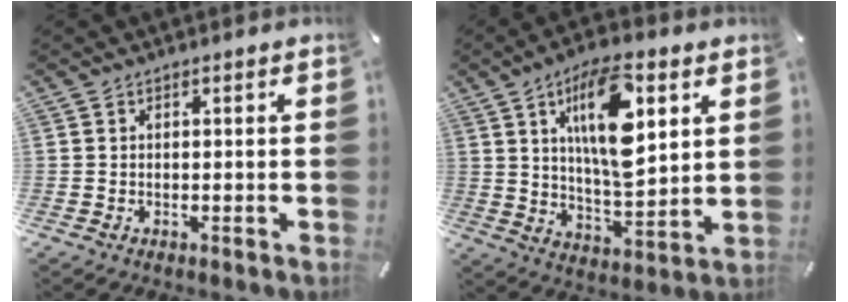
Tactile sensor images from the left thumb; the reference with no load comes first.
{"total": 17.1, "force": [6.8, 7.2, 14.0], "torque": [-0.246, -0.020, 0.104]}